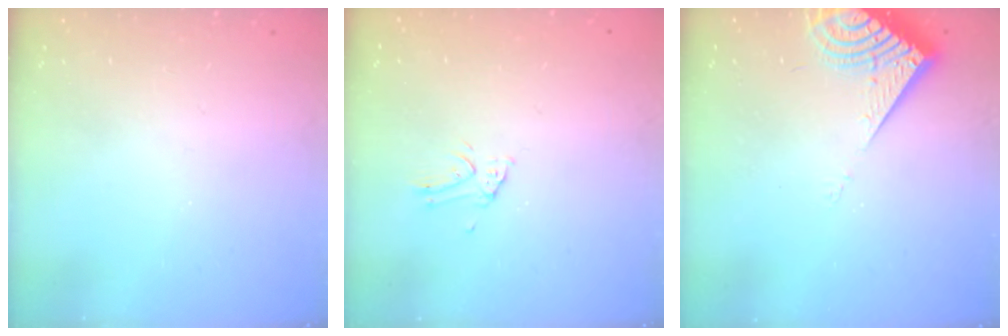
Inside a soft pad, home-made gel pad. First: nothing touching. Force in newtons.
{"total": 1.1, "press": 1.1, "slide": 0.0}
{"total": 9.4, "press": 9.3, "slide": 1.3}